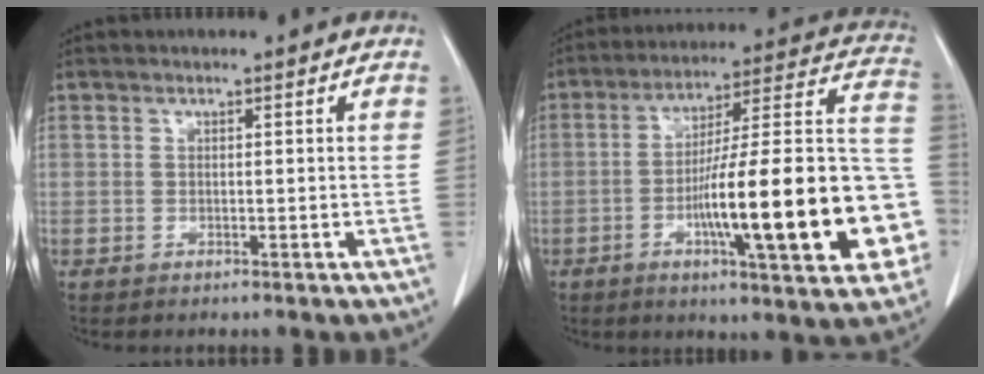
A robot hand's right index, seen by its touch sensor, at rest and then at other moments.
{"total": 25.1, "force": [-6.6, 3.3, 24.0], "torque": [-0.281, 0.021, -0.094]}